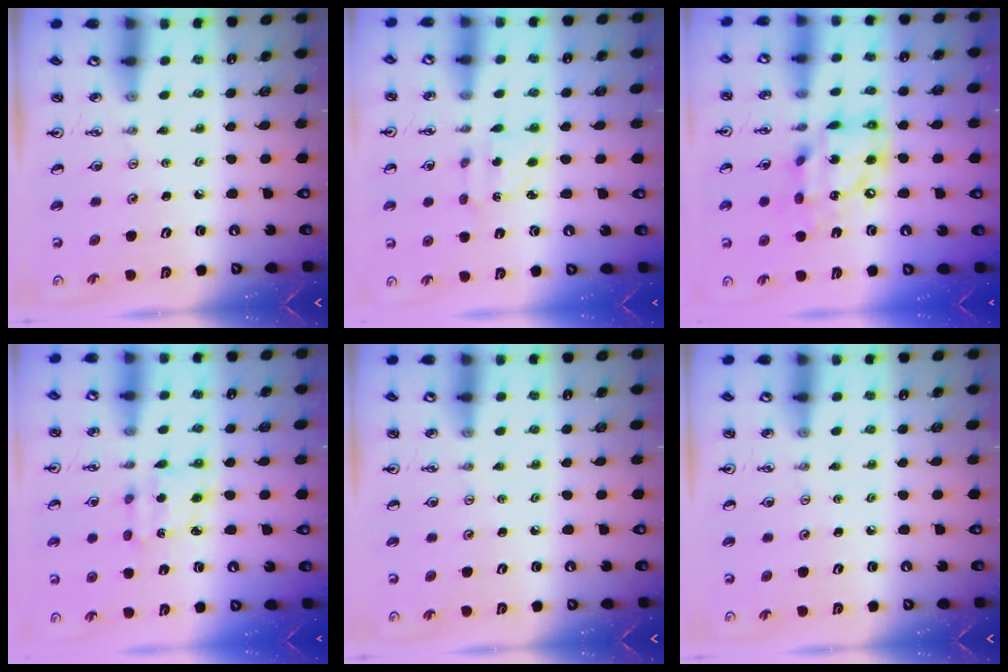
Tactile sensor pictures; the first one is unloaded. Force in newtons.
{"total": 2.2, "press": 2.1, "slide": 0.6}
{"total": 14.6, "press": 14.5, "slide": 1.2}
{"total": 3.3, "press": 3.2, "slide": 0.6}
{"total": 0.0}
{"total": 0.0}